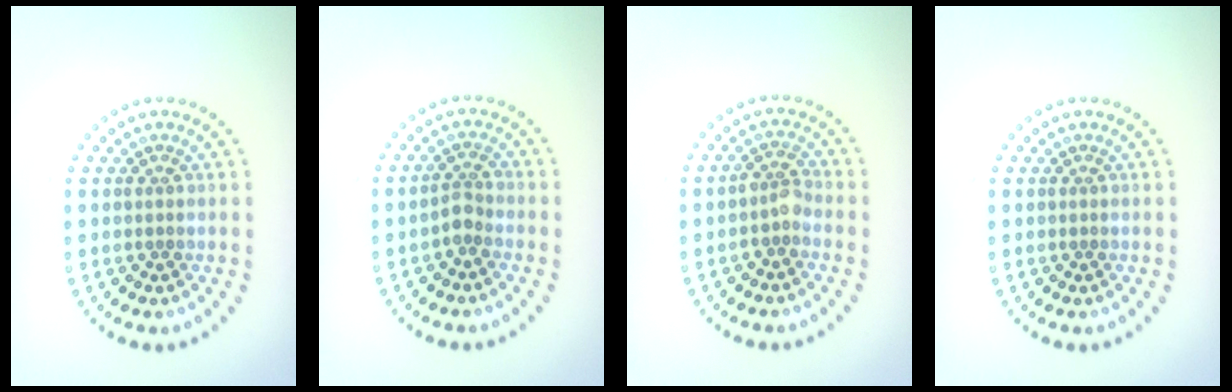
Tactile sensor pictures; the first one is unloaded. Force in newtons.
{"total": 1.6, "press": 1.2, "slide": 1.0}
{"total": 1.7, "press": 1.4, "slide": 1.0}
{"total": 0.0}